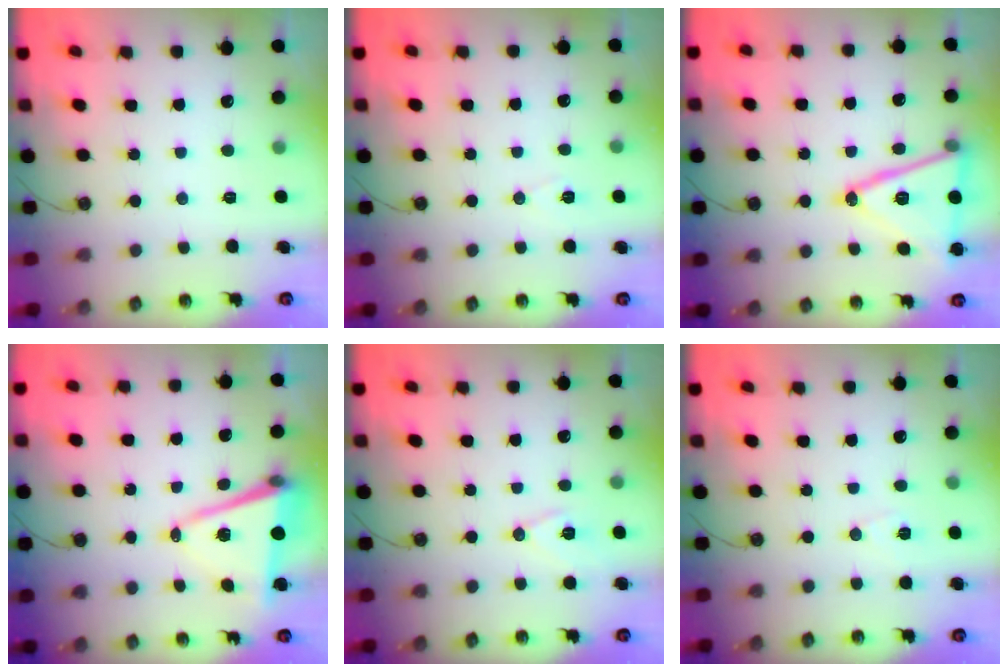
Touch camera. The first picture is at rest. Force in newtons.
{"total": 5.3, "press": 3.0, "slide": 4.4}
{"total": 19.0, "press": 18.7, "slide": 3.4}
{"total": 10.0, "press": 9.1, "slide": 4.1}
{"total": 8.2, "press": 7.4, "slide": 3.5}
{"total": 6.5, "press": 5.8, "slide": 3.0}